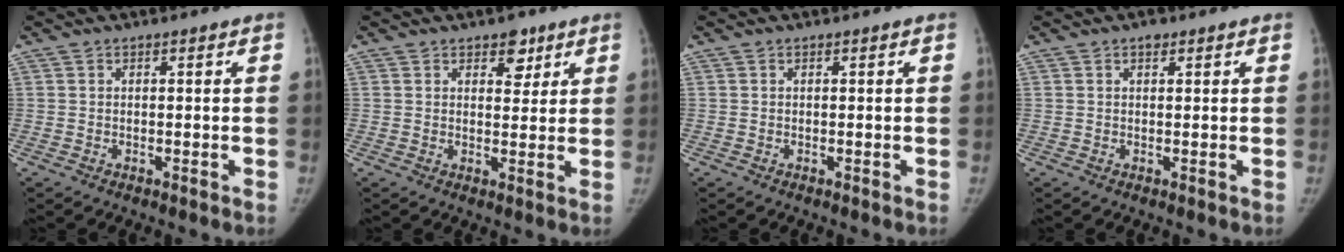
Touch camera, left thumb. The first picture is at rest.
{"total": 4.3, "force": [2.6, 2.6, 2.1], "torque": [0.001, -0.014, 0.035]}
{"total": 0.0}
{"total": 1.2, "force": [0.8, 0.7, 0.6], "torque": [0.001, -0.001, 0.007]}